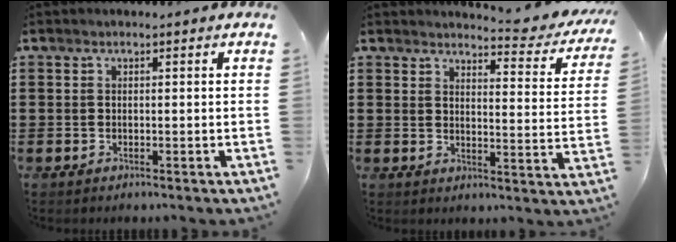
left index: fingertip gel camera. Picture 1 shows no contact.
{"total": 4.7, "force": [4.4, 0.3, 1.6], "torque": [-0.028, -0.033, 0.070]}